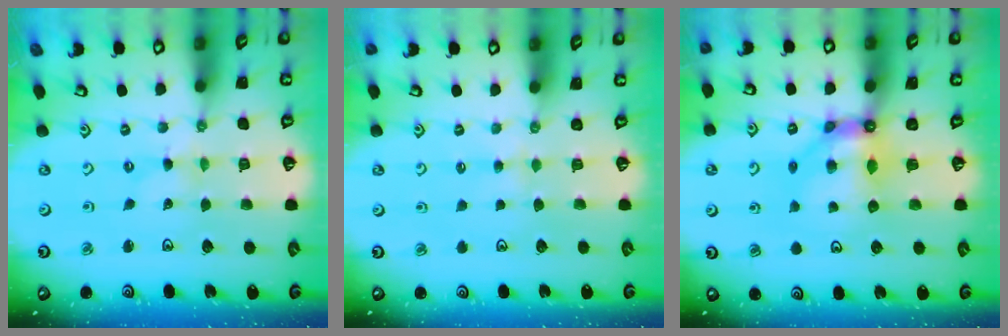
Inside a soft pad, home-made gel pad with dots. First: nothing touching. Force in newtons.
{"total": 2.3, "press": 2.2, "slide": 0.4}
{"total": 8.5, "press": 8.4, "slide": 1.0}